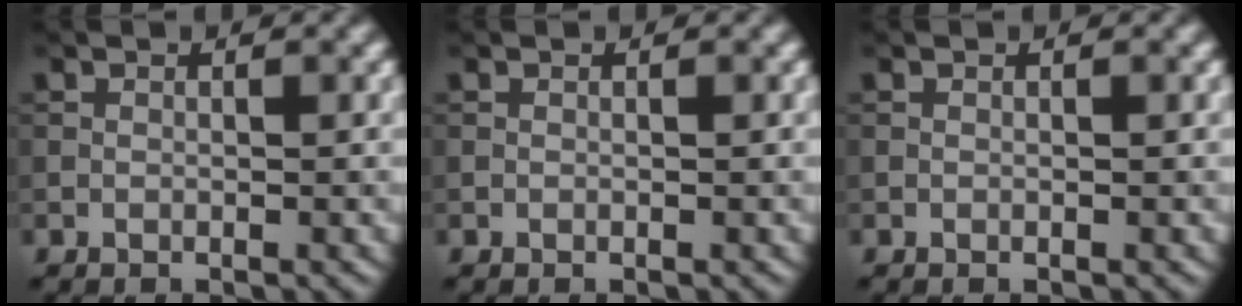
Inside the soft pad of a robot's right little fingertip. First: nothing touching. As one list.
[{"total": 0.0}, {"total": 0.0}]